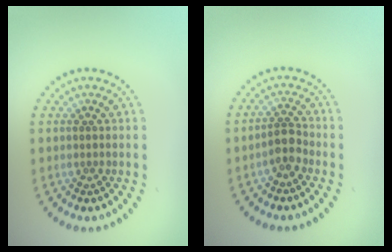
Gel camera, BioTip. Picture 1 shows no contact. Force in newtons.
{"total": 2.1, "press": 1.7, "slide": 1.1}